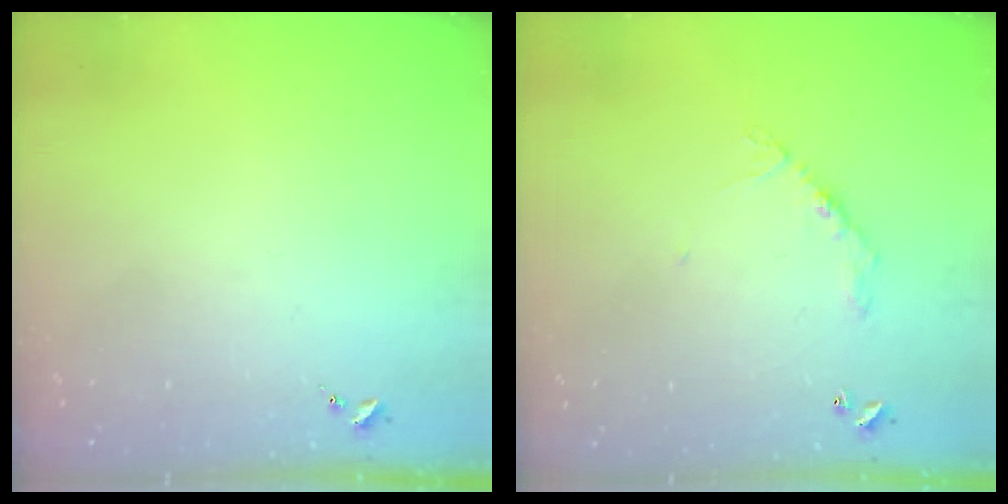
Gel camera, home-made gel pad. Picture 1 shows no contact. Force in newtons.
{"total": 6.4, "press": 6.4, "slide": 0.4}